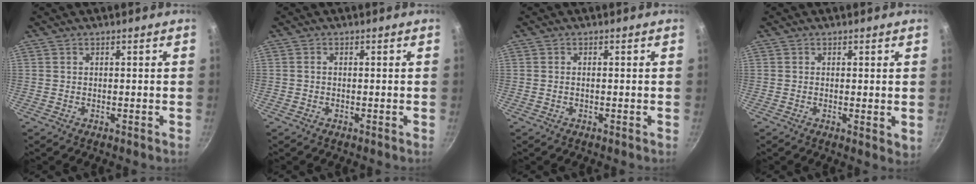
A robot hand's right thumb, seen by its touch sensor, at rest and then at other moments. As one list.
[{"total": 0.6, "force": [-0.1, 0.5, 0.3], "torque": [-0.006, 0.005, -0.002]}, {"total": 0.5, "force": [-0.1, 0.2, 0.4], "torque": [-0.011, 0.004, -0.004]}, {"total": 2.3, "force": [0.3, 0.9, 2.1], "torque": [-0.030, -0.008, 0.002]}]